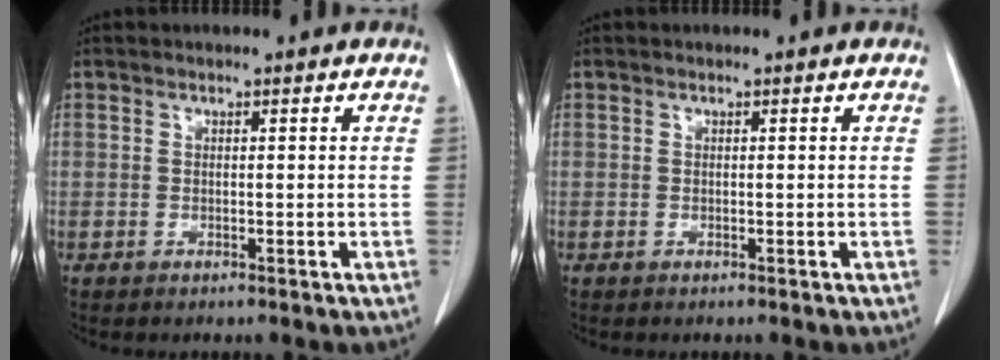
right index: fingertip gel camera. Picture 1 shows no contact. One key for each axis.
{"total": 0.0}